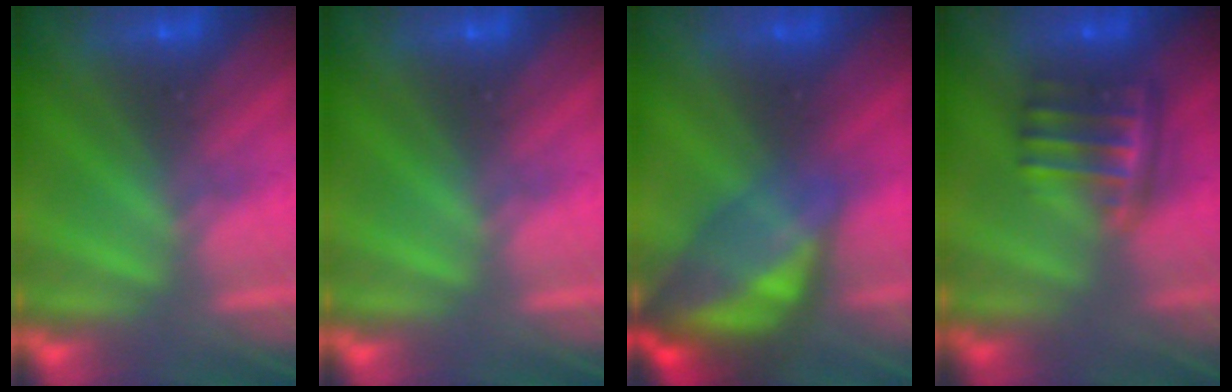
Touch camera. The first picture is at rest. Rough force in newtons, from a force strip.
{"total": 0.0}
{"total": 7.6}
{"total": 9.1}